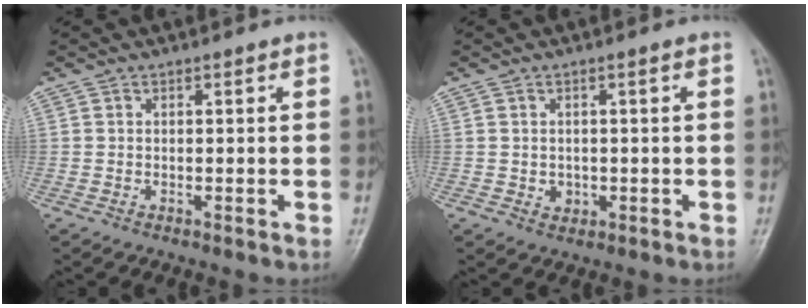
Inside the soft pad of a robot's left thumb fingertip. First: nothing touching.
{"total": 2.0, "force": [-0.3, 1.7, 1.0], "torque": [-0.007, 0.002, 0.002]}